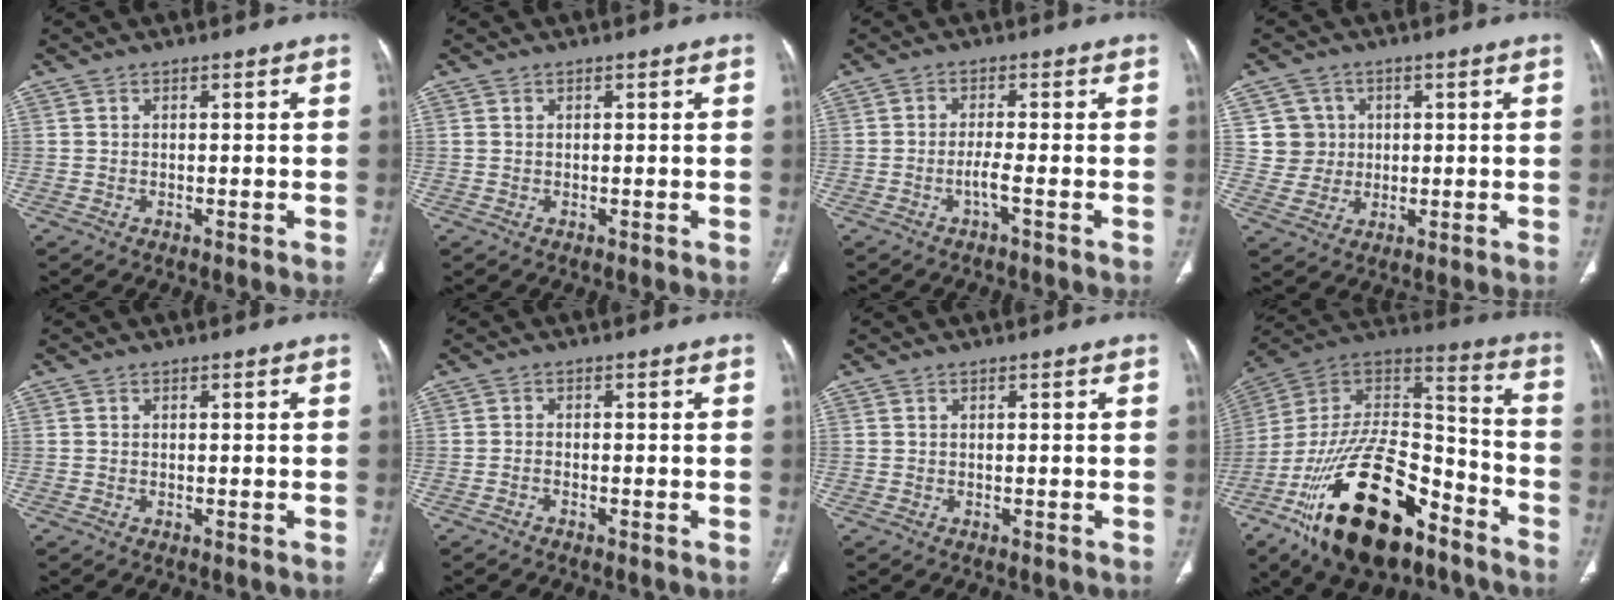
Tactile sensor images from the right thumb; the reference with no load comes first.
{"total": 0.5, "force": [0.2, 0.4, 0.2], "torque": [-0.002, 0.000, 0.004]}
{"total": 2.4, "force": [-1.2, -0.1, 2.0], "torque": [-0.046, 0.006, -0.028]}
{"total": 5.8, "force": [1.2, 5.7, 0.4], "torque": [0.025, 0.001, 0.023]}
{"total": 0.0}
{"total": 1.0, "force": [-0.8, 0.4, 0.4], "torque": [-0.009, 0.009, -0.017]}
{"total": 0.0}
{"total": 29.8, "force": [-16.2, 14.2, 20.5], "torque": [-0.366, 0.066, -0.271]}